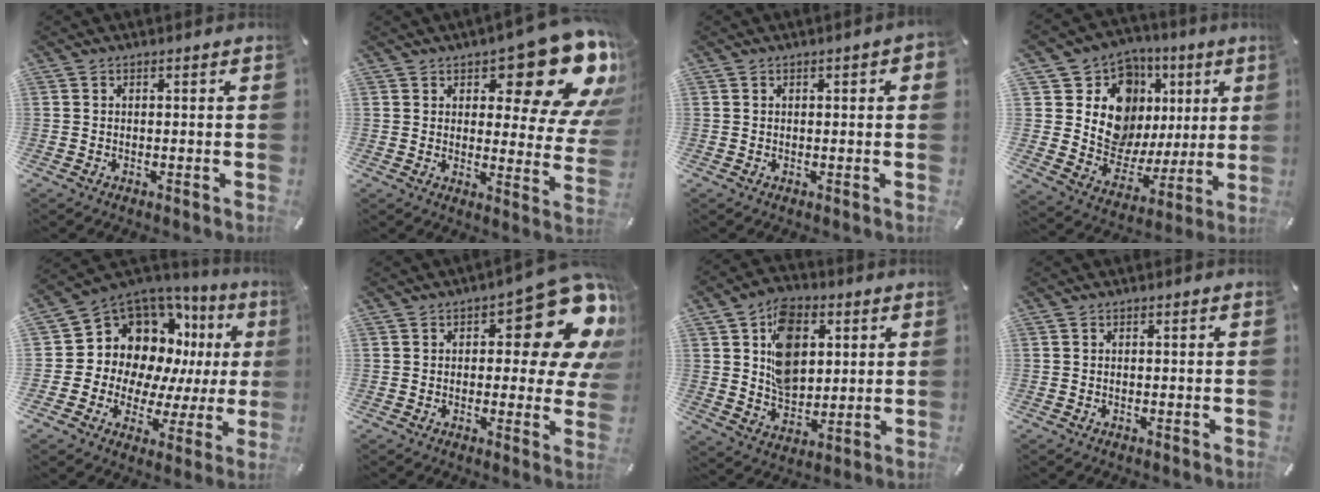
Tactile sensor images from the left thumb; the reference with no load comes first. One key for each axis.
{"total": 17.8, "fx": 10.8, "fy": 7.2, "fz": 12.3, "tx": -0.144, "ty": -0.085, "tz": 0.175}
{"total": 1.3, "fx": 0.4, "fy": 0.5, "fz": 1.2, "tx": -0.023, "ty": 0.005, "tz": 0.006}
{"total": 13.9, "fx": 4.6, "fy": 12.2, "fz": 4.9, "tx": -0.067, "ty": -0.055, "tz": 0.101}
{"total": 13.5, "fx": 6.6, "fy": 10.6, "fz": 5.2, "tx": -0.081, "ty": -0.083, "tz": 0.134}
{"total": 16.8, "fx": 7.6, "fy": 6.9, "fz": 13.3, "tx": -0.161, "ty": -0.057, "tz": 0.123}
{"total": 13.2, "fx": 4.0, "fy": 9.9, "fz": 7.7, "tx": -0.126, "ty": 0.003, "tz": 0.079}
{"total": 0.0}